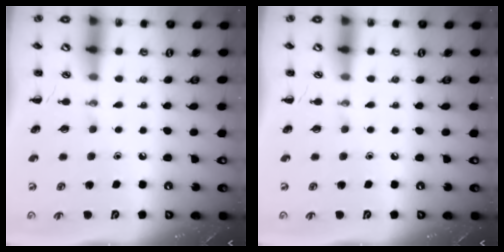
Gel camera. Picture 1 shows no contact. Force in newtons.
{"total": 0.0}